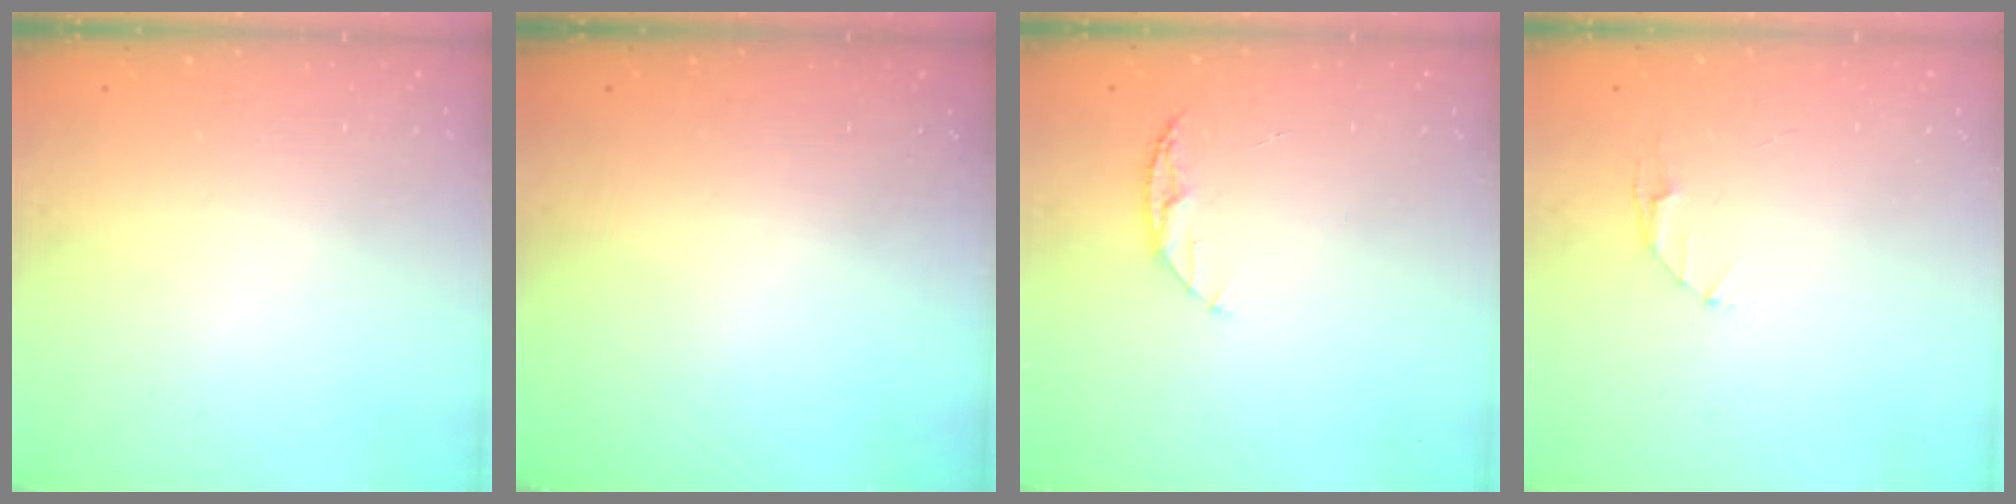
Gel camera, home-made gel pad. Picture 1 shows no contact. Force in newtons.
{"total": 0.0}
{"total": 6.1, "press": 6.0, "slide": 0.7}
{"total": 3.1, "press": 3.1, "slide": 0.4}